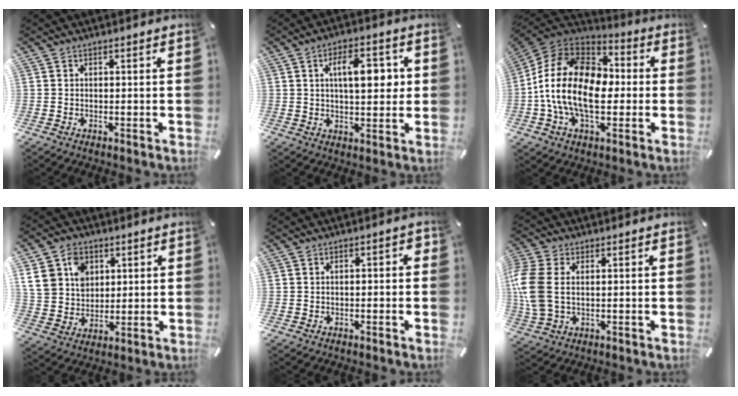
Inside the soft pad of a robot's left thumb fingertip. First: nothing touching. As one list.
[{"total": 10.3, "force": [2.6, 5.1, 8.6], "torque": [-0.129, 0.000, 0.038]}, {"total": 19.8, "force": [-3.3, 13.1, 14.4], "torque": [-0.294, 0.027, -0.058]}, {"total": 11.2, "force": [4.2, 9.3, 4.7], "torque": [-0.102, 0.000, 0.078]}, {"total": 1.8, "force": [-1.0, 0.9, 1.3], "torque": [-0.022, 0.006, -0.019]}, {"total": 9.2, "force": [0.6, 6.2, 6.8], "torque": [-0.170, 0.002, 0.010]}]